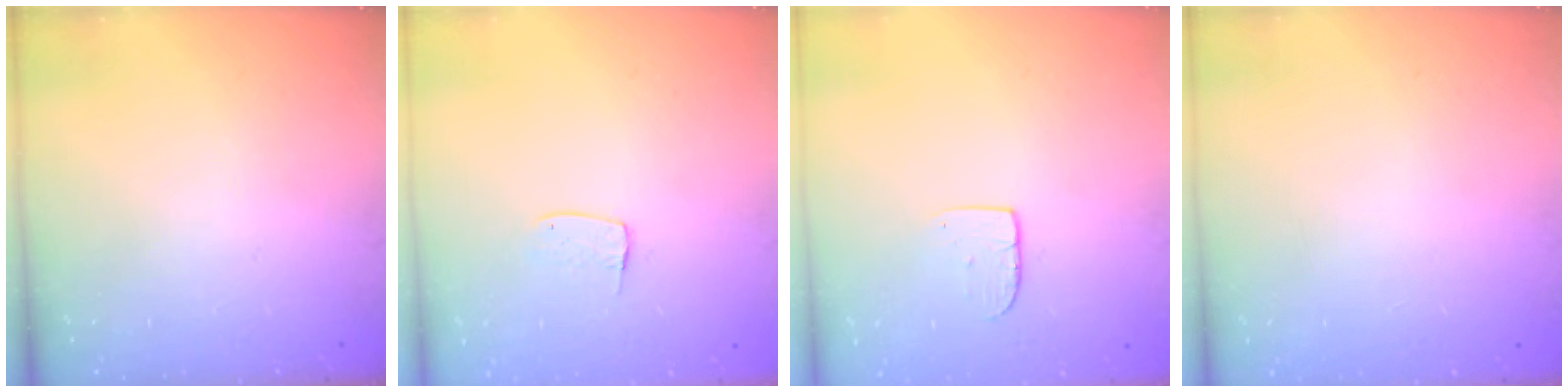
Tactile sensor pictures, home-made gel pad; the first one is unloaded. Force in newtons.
{"total": 5.2, "press": 5.2, "slide": 0.3}
{"total": 5.0, "press": 5.0, "slide": 0.4}
{"total": 0.0}